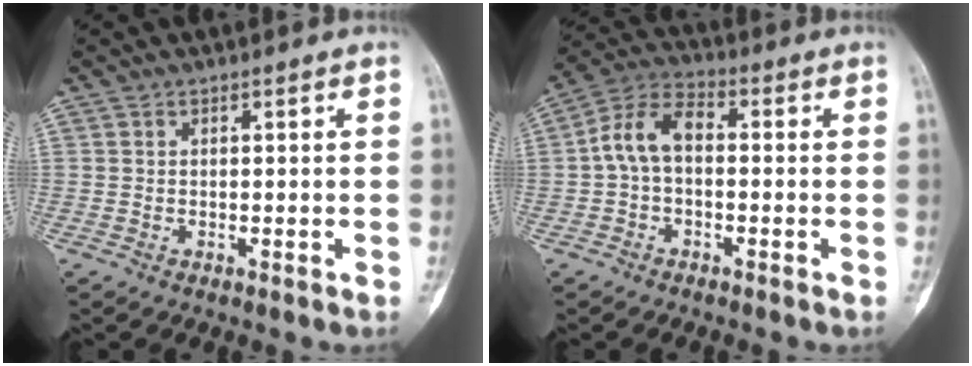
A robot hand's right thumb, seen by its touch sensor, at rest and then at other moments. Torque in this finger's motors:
{"motor_torque": [0.72, 0.87, 0.47, -0.43, 0.09]}